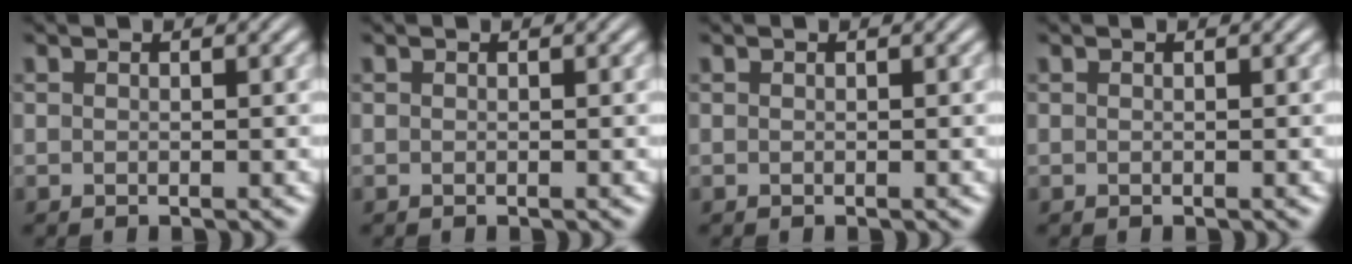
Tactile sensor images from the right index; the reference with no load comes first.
{"total": 0.0}
{"total": 0.0}
{"total": 0.0}